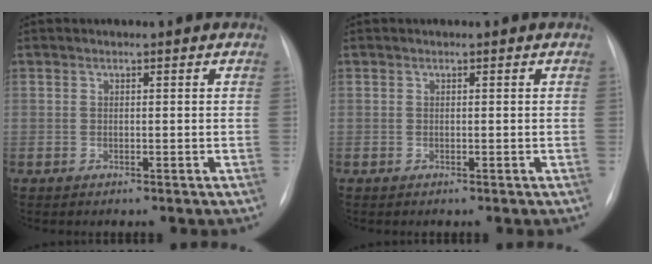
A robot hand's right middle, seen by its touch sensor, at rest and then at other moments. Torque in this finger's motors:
{"motor_torque": [0.00, 0.00, -0.01, 0.00]}